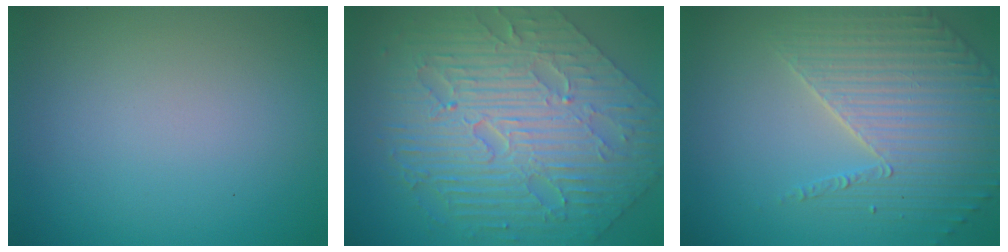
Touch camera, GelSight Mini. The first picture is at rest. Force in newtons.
{"total": 10.4, "press": 7.1, "slide": 7.6}
{"total": 3.9, "press": 3.9, "slide": 0.3}